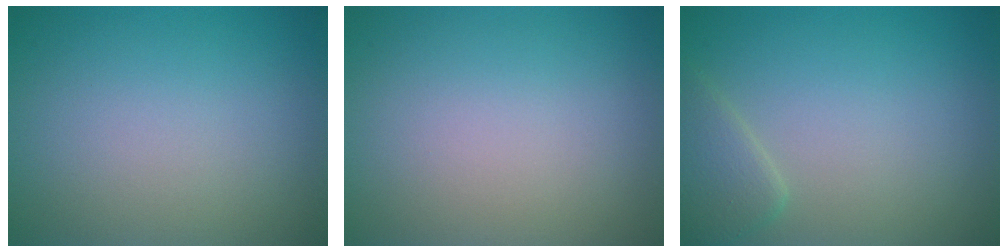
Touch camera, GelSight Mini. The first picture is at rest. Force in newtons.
{"total": 0.0}
{"total": 2.2, "press": 2.1, "slide": 0.2}